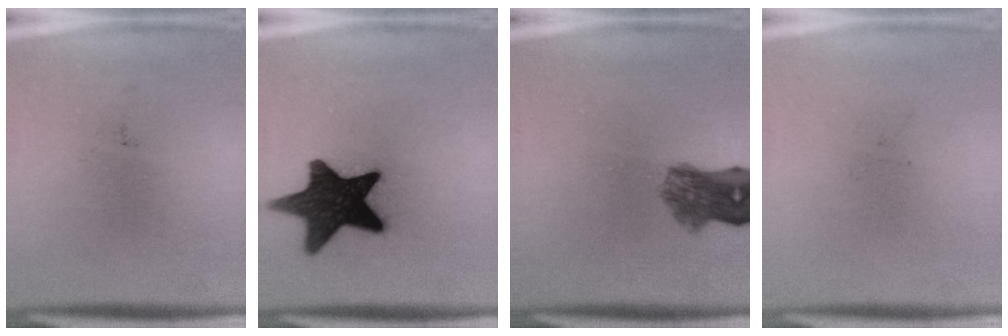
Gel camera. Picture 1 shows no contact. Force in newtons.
{"total": 16.1}
{"total": 6.1}
{"total": 0.0}